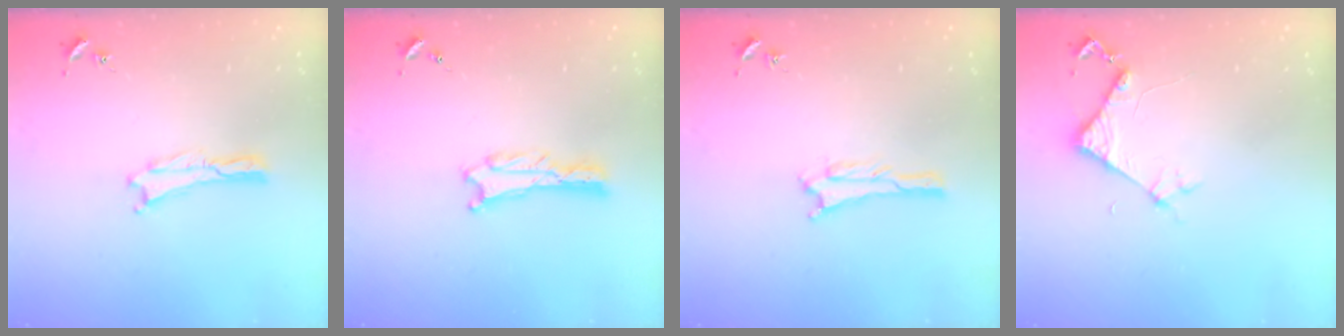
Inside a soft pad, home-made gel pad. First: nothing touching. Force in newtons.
{"total": 0.7, "press": 0.7, "slide": 0.1}
{"total": 0.6, "press": 0.6, "slide": 0.1}
{"total": 3.1, "press": 3.1, "slide": 0.2}